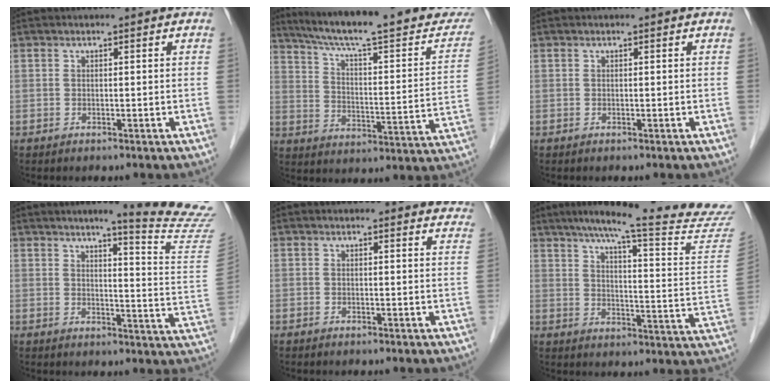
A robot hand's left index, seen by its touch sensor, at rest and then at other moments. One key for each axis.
{"total": 26.3, "fx": 22.1, "fy": 3.0, "fz": 13.9, "tx": -0.212, "ty": -0.024, "tz": 0.294}
{"total": 0.0}
{"total": 15.1, "fx": 13.7, "fy": -2.1, "fz": 5.9, "tx": -0.079, "ty": -0.106, "tz": 0.147}
{"total": 7.4, "fx": 7.2, "fy": 1.8, "fz": 0.9, "tx": 0.021, "ty": -0.007, "tz": 0.046}
{"total": 25.5, "fx": 22.5, "fy": -0.5, "fz": 11.9, "tx": -0.171, "ty": -0.078, "tz": 0.276}